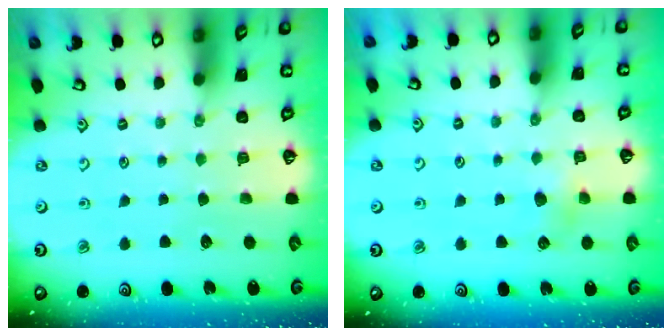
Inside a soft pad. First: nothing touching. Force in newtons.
{"total": 4.4, "press": 4.3, "slide": 0.7}